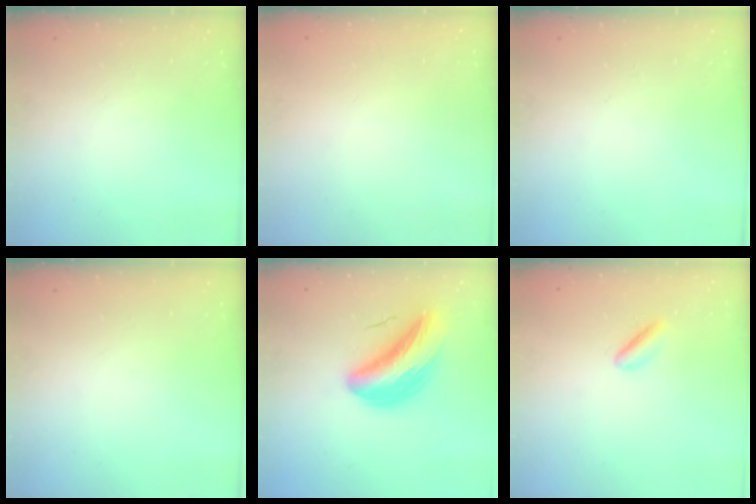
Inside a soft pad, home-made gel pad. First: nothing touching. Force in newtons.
{"total": 2.0, "press": 2.0, "slide": 0.1}
{"total": 0.0}
{"total": 0.0}
{"total": 11.5, "press": 11.1, "slide": 3.0}
{"total": 2.9, "press": 2.7, "slide": 0.9}